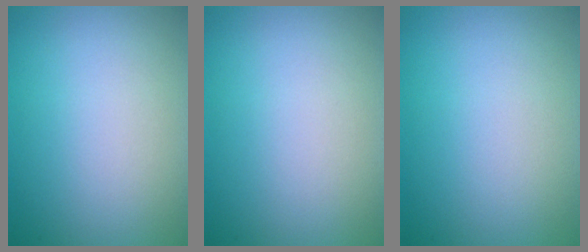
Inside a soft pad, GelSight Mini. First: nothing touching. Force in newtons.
{"total": 0.0}
{"total": 0.0}